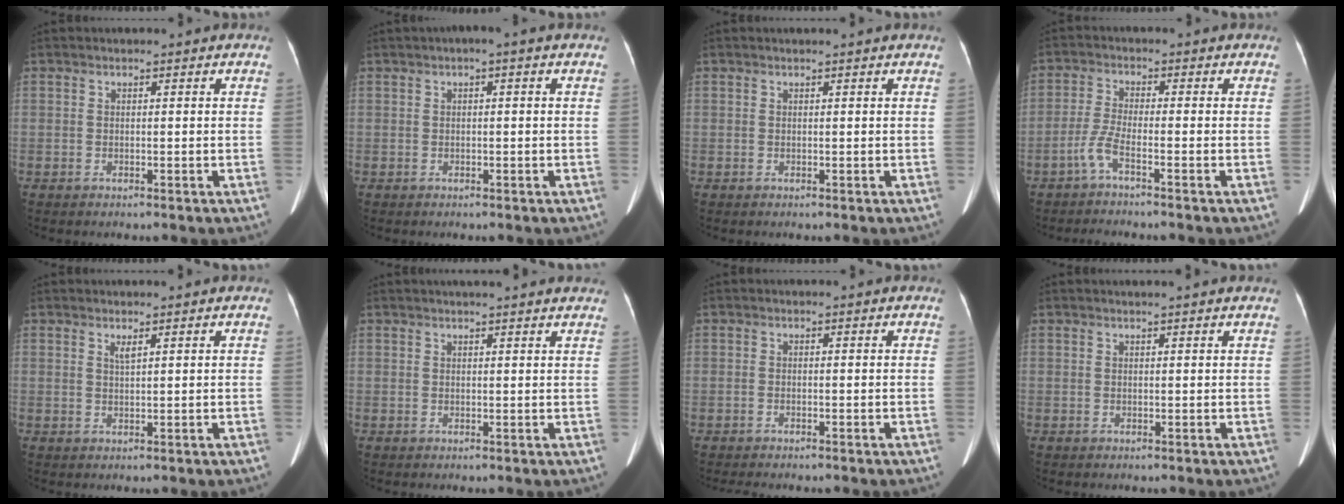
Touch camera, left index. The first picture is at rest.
{"total": 1.5, "force": [0.4, 0.1, 1.4], "torque": [-0.029, 0.009, 0.002]}
{"total": 1.0, "force": [0.9, -0.1, 0.4], "torque": [-0.009, 0.009, 0.015]}
{"total": 3.2, "force": [-2.1, -0.5, 2.3], "torque": [-0.059, 0.001, -0.048]}
{"total": 1.2, "force": [0.8, 0.0, 0.8], "torque": [-0.019, -0.003, 0.017]}
{"total": 9.3, "force": [8.3, 0.5, 4.0], "torque": [-0.055, 0.021, 0.085]}
{"total": 2.0, "force": [-1.7, 0.4, 0.9], "torque": [-0.015, -0.005, -0.020]}
{"total": 2.8, "force": [2.5, -0.3, 1.2], "torque": [-0.016, 0.012, 0.030]}